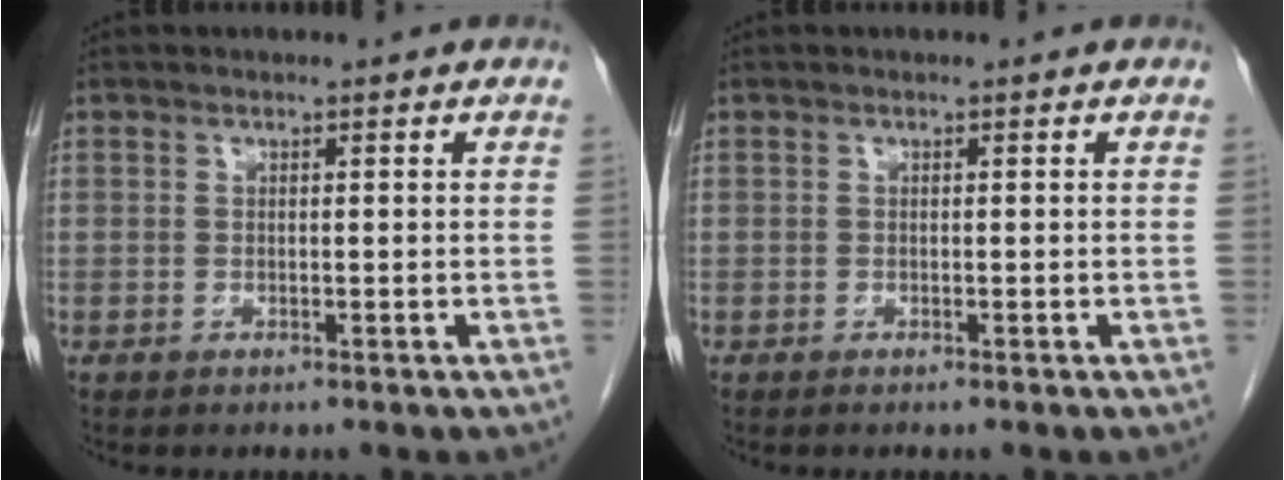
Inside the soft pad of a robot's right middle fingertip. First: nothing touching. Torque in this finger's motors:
{"motor_torque": [0.41, 0.05, 0.07, 0.01]}